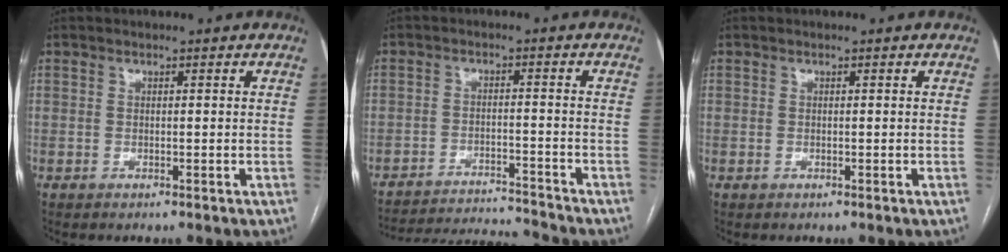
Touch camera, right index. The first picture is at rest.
{"total": 11.9, "force": [-11.9, -0.3, 1.4], "torque": [-0.027, 0.002, -0.182]}
{"total": 0.0}